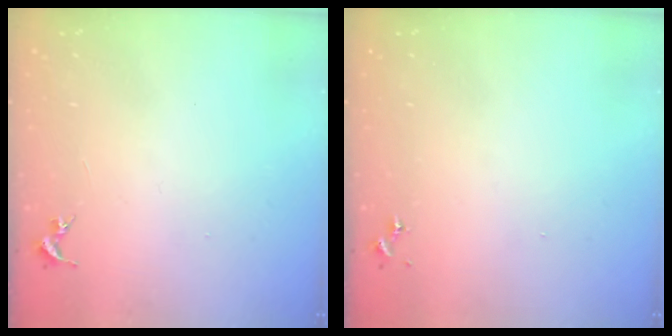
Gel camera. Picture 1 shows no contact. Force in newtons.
{"total": 0.0}